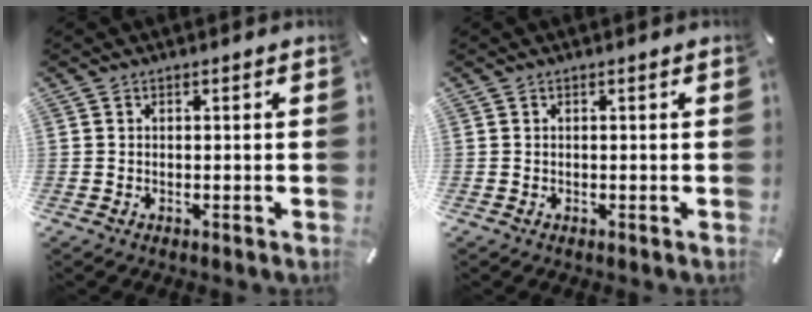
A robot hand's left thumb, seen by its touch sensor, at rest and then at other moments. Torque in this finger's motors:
{"motor_torque": [0.00, 0.00, -0.07, 0.00, 0.00]}